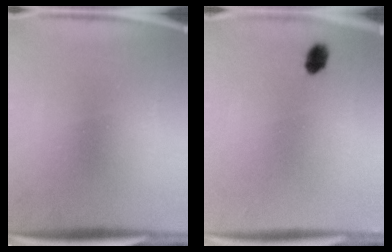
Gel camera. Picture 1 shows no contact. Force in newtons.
{"total": 2.9}